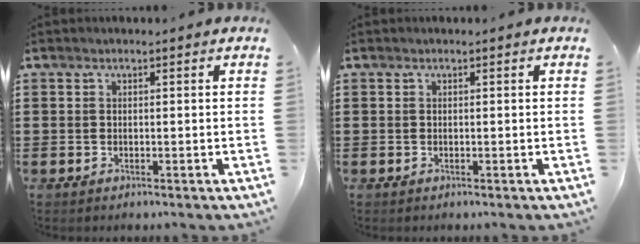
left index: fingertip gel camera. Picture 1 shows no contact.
{"total": 0.0}